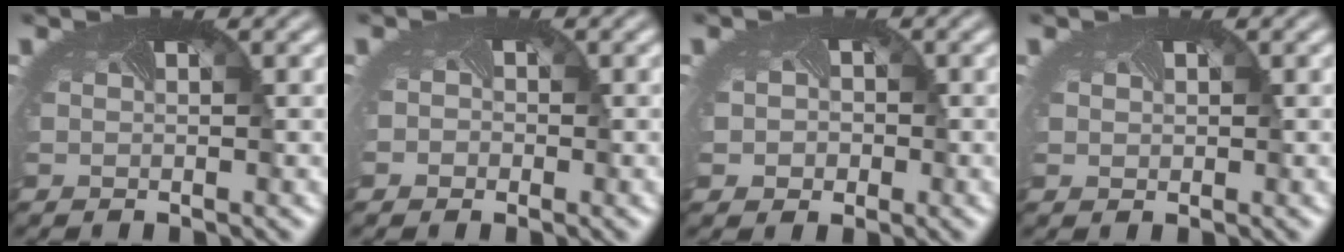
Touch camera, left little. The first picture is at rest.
{"total": 1.0, "force": [-0.3, 1.0, 0.1], "torque": [0.002, -0.004, -0.006]}
{"total": 2.5, "force": [-0.2, 2.3, 1.1], "torque": [-0.013, -0.006, -0.007]}
{"total": 0.8, "force": [0.3, 0.7, 0.1], "torque": [-0.004, -0.004, 0.008]}